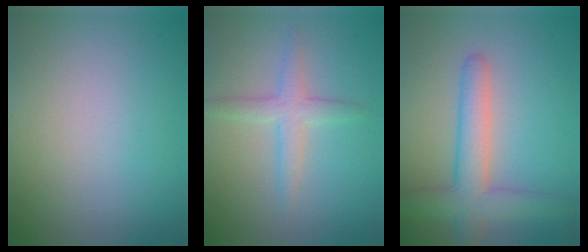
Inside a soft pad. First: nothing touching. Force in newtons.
{"total": 2.7, "press": 2.7, "slide": 0.1}
{"total": 4.8, "press": 4.8, "slide": 0.3}